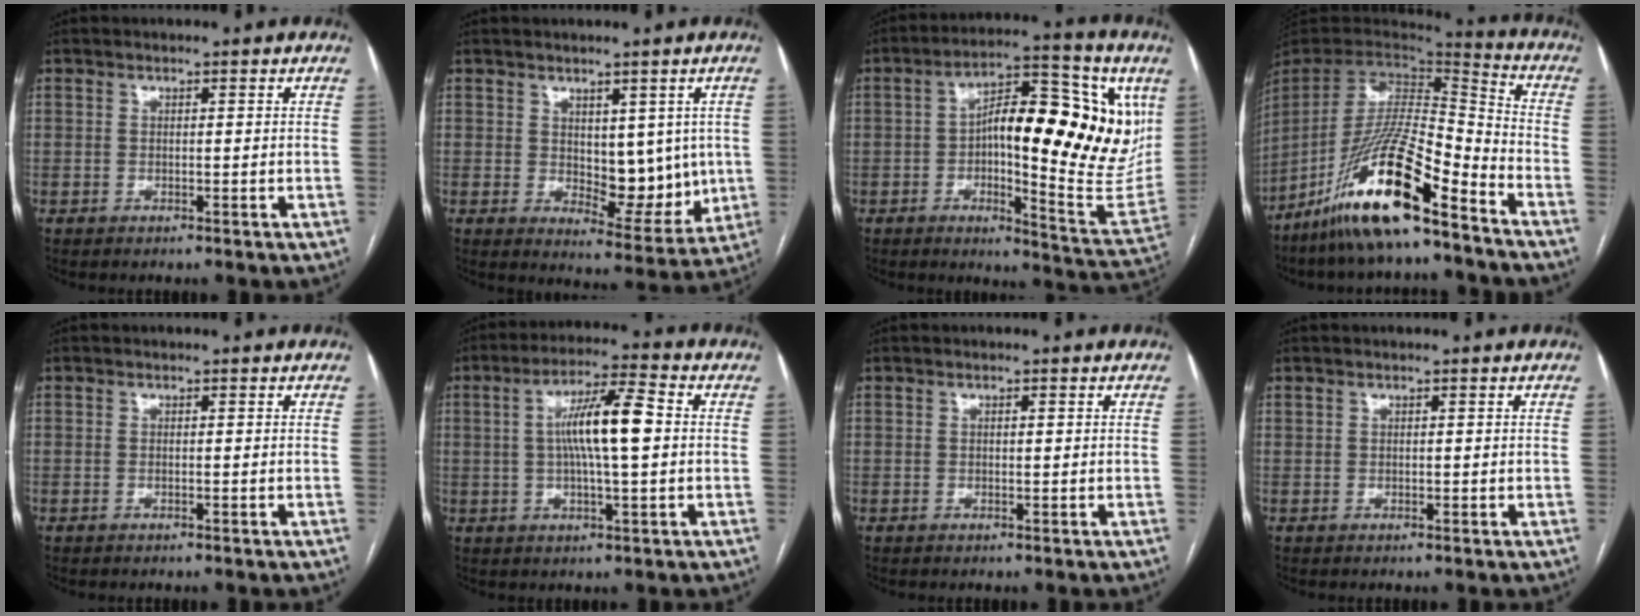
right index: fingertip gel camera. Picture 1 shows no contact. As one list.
[{"total": 8.6, "force": [0.8, 4.7, 7.1], "torque": [-0.080, -0.007, 0.029]}, {"total": 24.5, "force": [4.7, 6.8, 23.1], "torque": [-0.283, 0.036, 0.071]}, {"total": 18.9, "force": [-12.7, 2.8, 13.7], "torque": [-0.293, -0.024, -0.235]}, {"total": 0.0}, {"total": 10.3, "force": [0.9, 1.2, 10.2], "torque": [-0.187, 0.014, 0.012]}, {"total": 0.7, "force": [0.2, 0.2, 0.6], "torque": [-0.013, 0.000, 0.003]}, {"total": 0.6, "force": [0.5, 0.3, 0.2], "torque": [0.003, -0.001, 0.008]}]